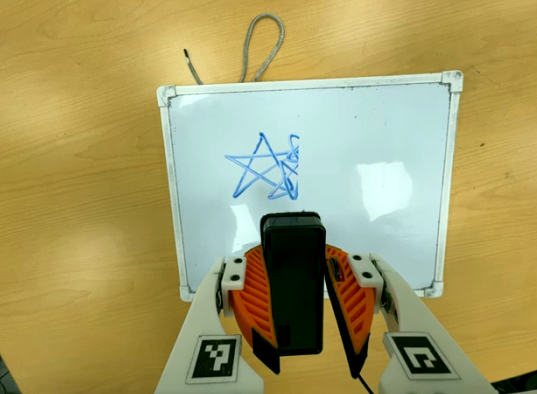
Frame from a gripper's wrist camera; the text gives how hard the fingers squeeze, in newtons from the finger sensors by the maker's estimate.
{"total": 10.6, "left": 9.6, "right": 11.5}